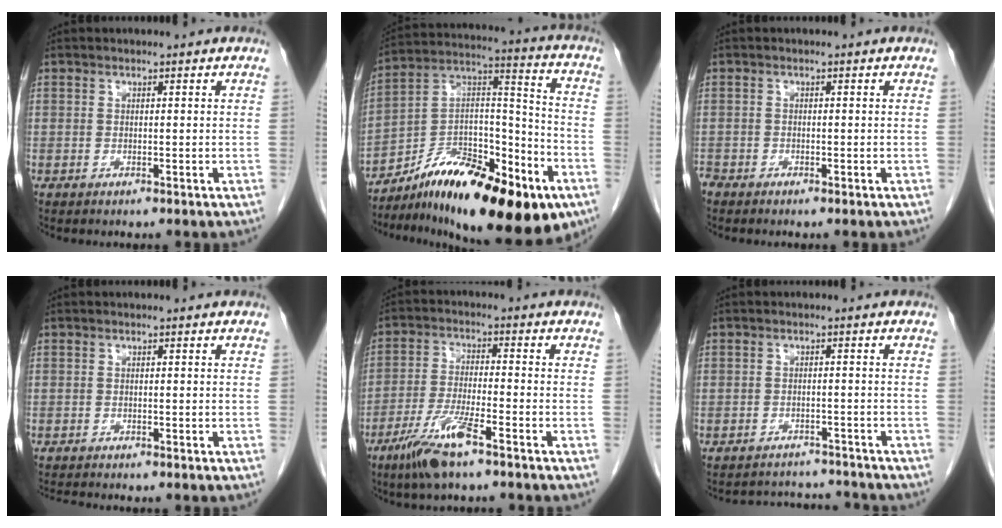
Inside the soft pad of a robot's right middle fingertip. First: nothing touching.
{"total": 23.9, "force": [-14.9, 6.9, 17.4], "torque": [-0.230, 0.023, -0.235]}
{"total": 1.2, "force": [-1.2, 0.3, 0.2], "torque": [-0.006, -0.002, -0.021]}
{"total": 1.2, "force": [-1.2, -0.1, 0.1], "torque": [-0.006, -0.005, -0.021]}
{"total": 8.4, "force": [-5.5, 0.8, 6.3], "torque": [-0.134, -0.015, -0.104]}
{"total": 5.8, "force": [-5.6, 1.2, -0.7], "torque": [0.009, 0.016, -0.076]}